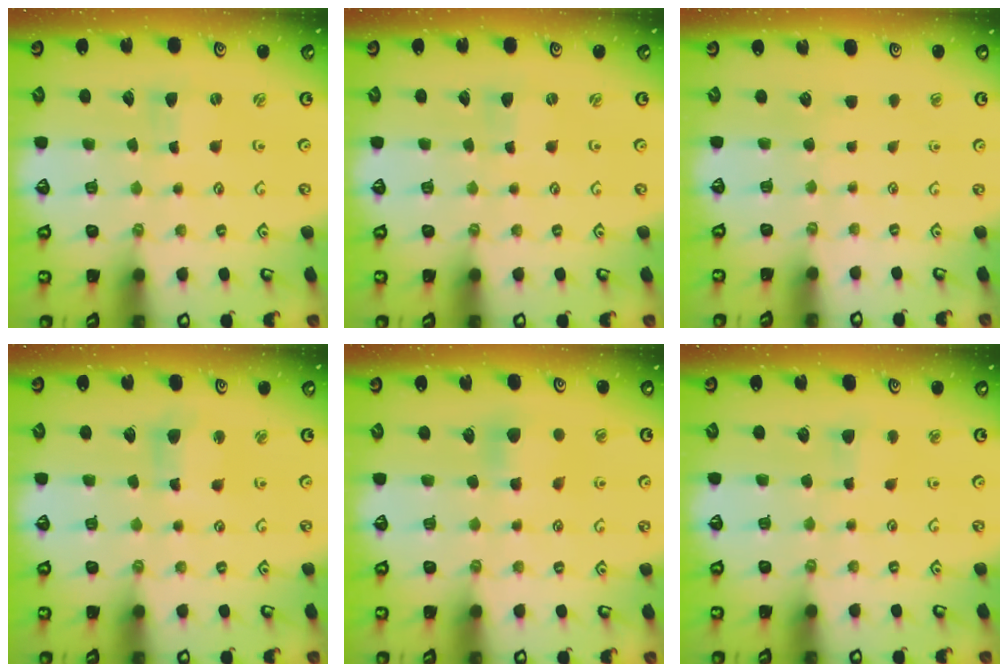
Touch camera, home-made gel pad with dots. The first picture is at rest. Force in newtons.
{"total": 0.0}
{"total": 0.0}
{"total": 6.4, "press": 6.3, "slide": 0.8}
{"total": 6.2, "press": 6.1, "slide": 0.6}
{"total": 2.8, "press": 2.8, "slide": 0.5}